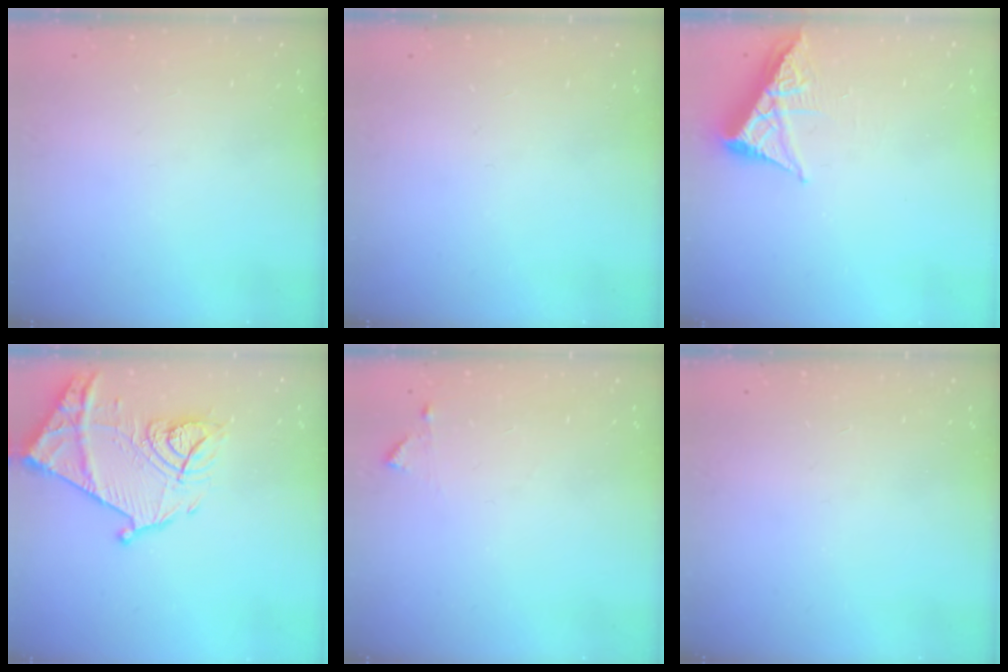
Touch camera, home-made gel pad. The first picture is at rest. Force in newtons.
{"total": 0.0}
{"total": 6.0, "press": 5.9, "slide": 0.8}
{"total": 18.1, "press": 18.0, "slide": 1.6}
{"total": 4.4, "press": 4.3, "slide": 0.4}
{"total": 0.0}